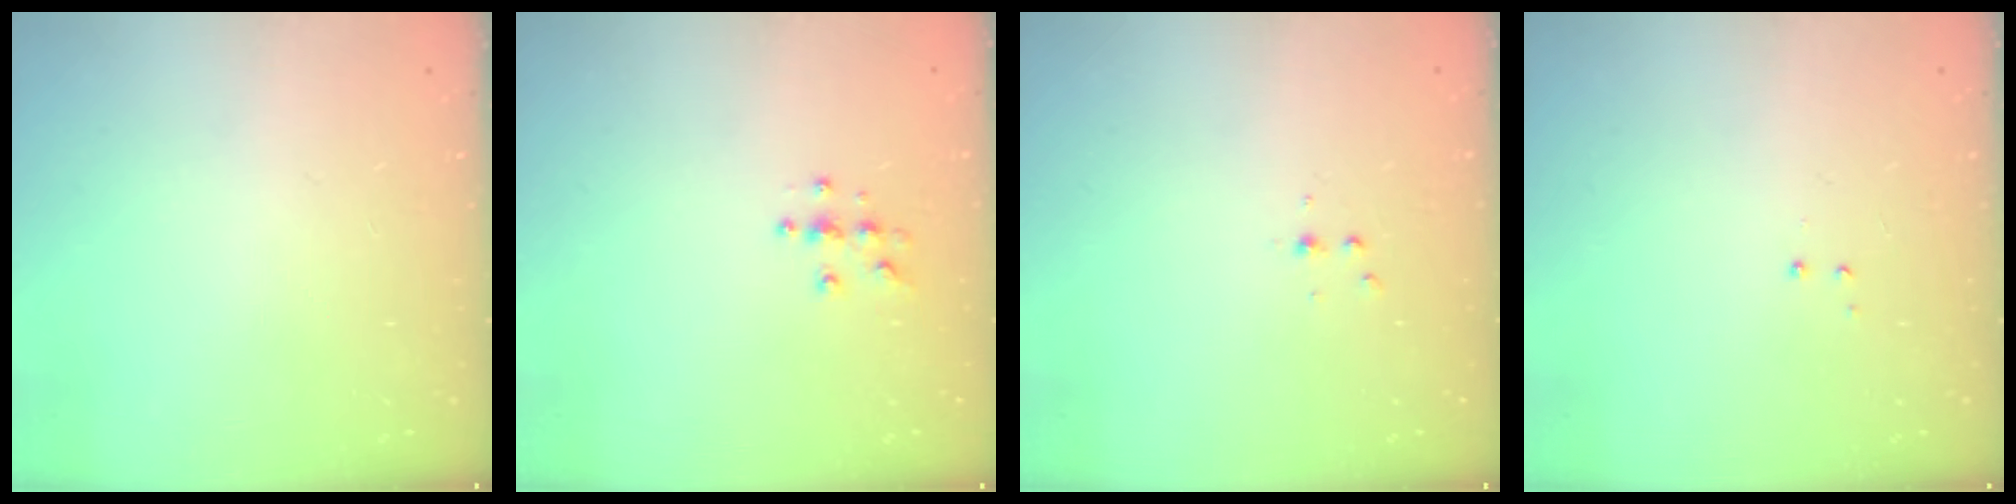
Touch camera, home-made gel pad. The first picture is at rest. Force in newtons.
{"total": 4.0, "press": 3.9, "slide": 0.4}
{"total": 3.2, "press": 3.1, "slide": 0.4}
{"total": 2.9, "press": 2.8, "slide": 0.6}